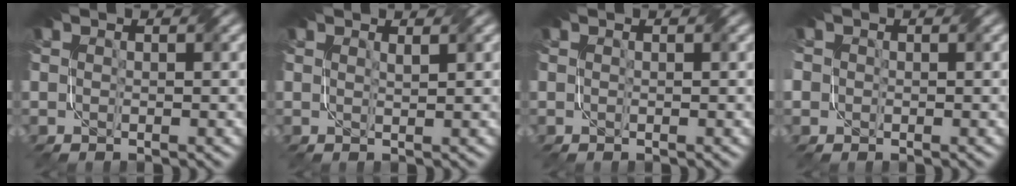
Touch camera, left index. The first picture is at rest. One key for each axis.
{"total": 0.6, "fx": 0.6, "fy": 0.0, "fz": 0.3, "tx": -0.005, "ty": 0.000, "tz": 0.010}
{"total": 0.0}
{"total": 1.9, "fx": 0.2, "fy": 1.8, "fz": 0.6, "tx": -0.016, "ty": 0.006, "tz": 0.002}